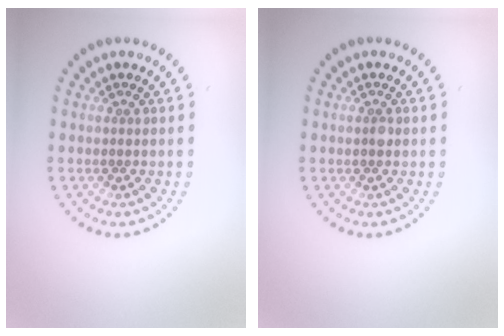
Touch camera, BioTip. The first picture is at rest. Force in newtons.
{"total": 1.0, "press": 1.0, "slide": 0.1}